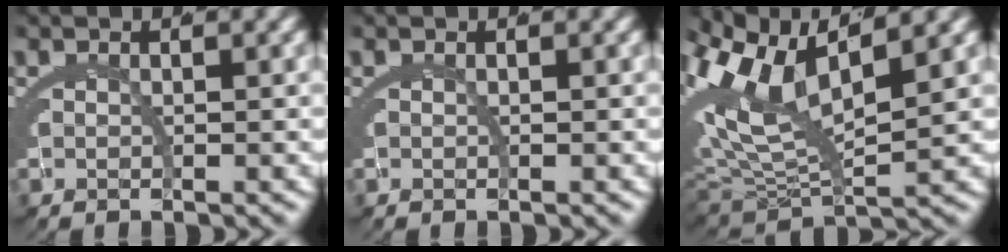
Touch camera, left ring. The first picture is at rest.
{"total": 0.0}
{"total": 9.4, "force": [2.5, 5.2, 7.5], "torque": [-0.159, -0.006, 0.046]}